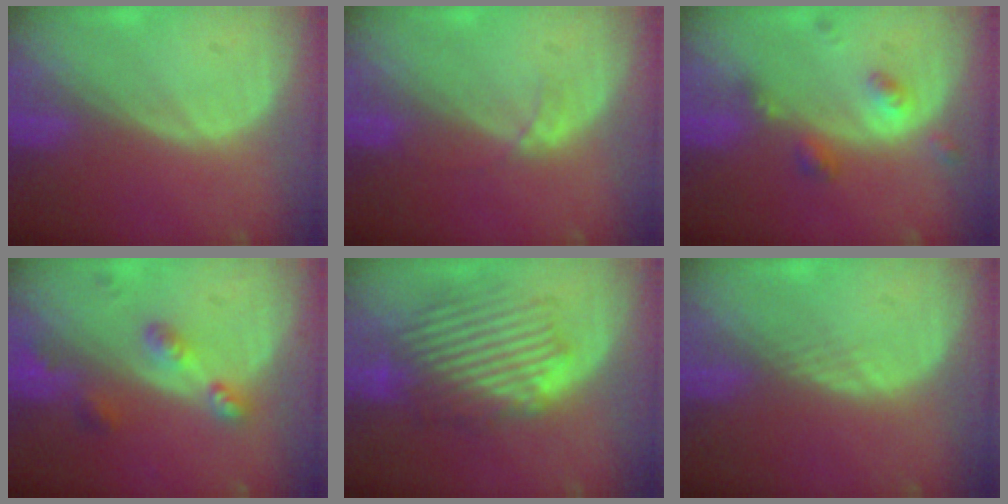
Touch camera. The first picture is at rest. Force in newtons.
{"total": 1.3, "press": 1.3, "slide": 0.1}
{"total": 4.6, "press": 4.1, "slide": 2.1}
{"total": 5.3, "press": 4.8, "slide": 2.2}
{"total": 8.7, "press": 8.5, "slide": 2.2}
{"total": 1.0, "press": 0.8, "slide": 0.5}